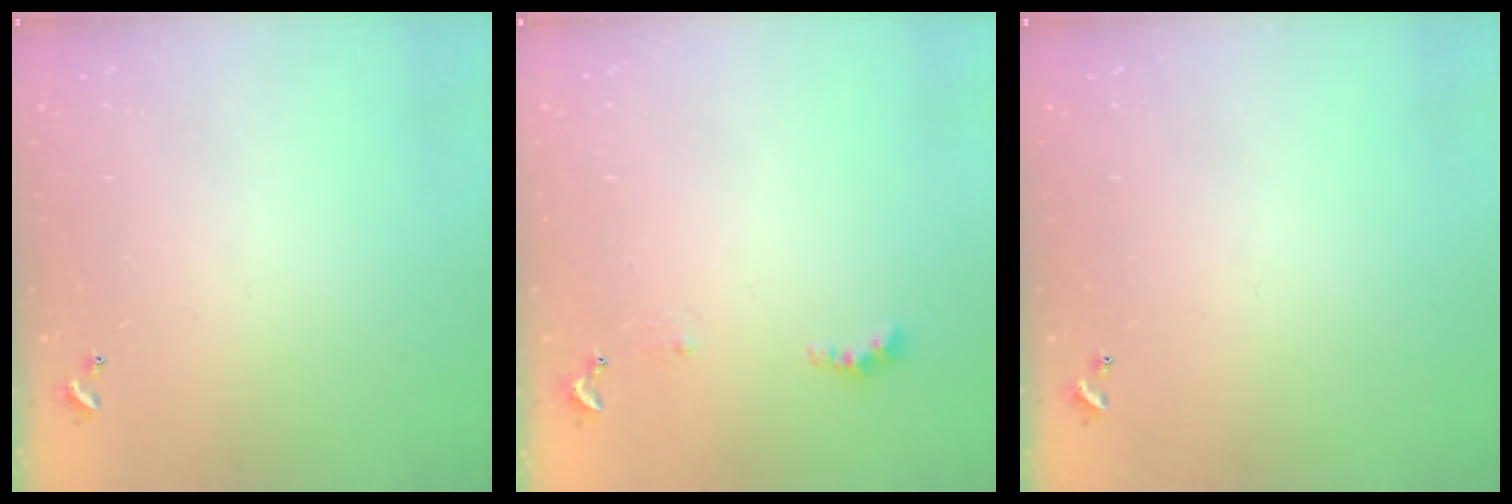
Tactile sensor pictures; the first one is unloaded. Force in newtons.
{"total": 2.0, "press": 1.9, "slide": 0.4}
{"total": 0.0}